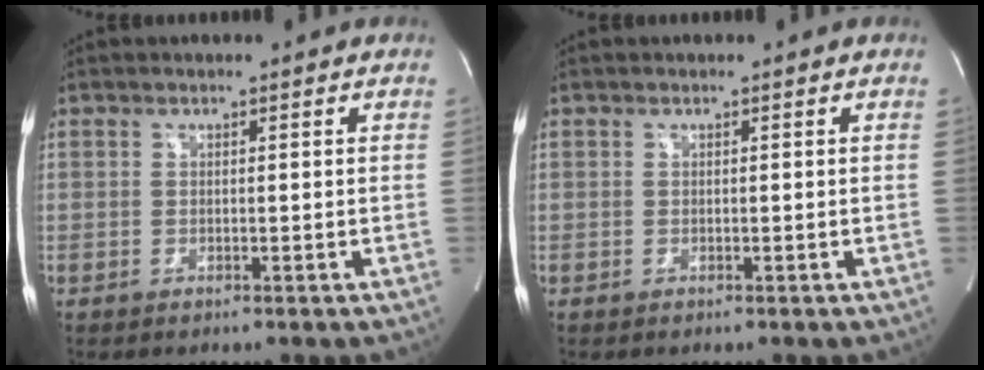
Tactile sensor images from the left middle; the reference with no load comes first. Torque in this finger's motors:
{"motor_torque": [0.17, -0.17, 0.09, 0.00]}